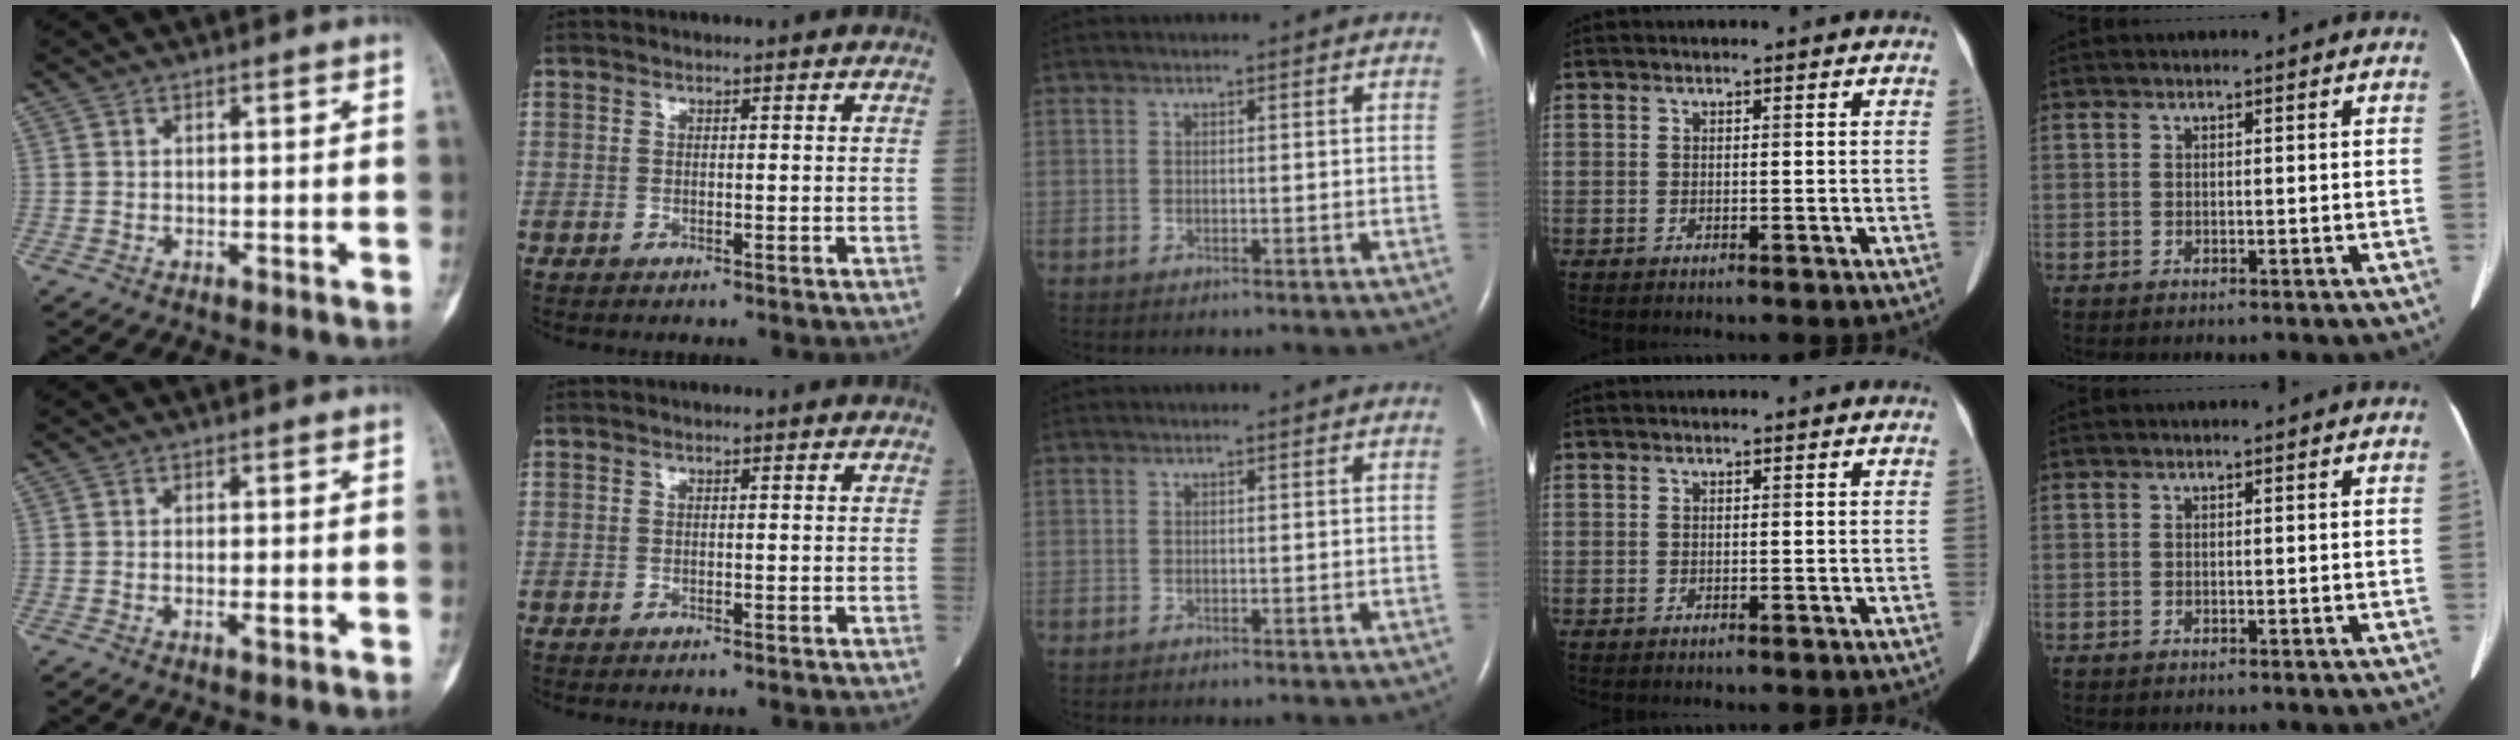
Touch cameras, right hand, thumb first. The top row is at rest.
{"thumb": {"total": 1.6, "force": [-0.4, 0.5, 1.5], "torque": [-0.027, -0.004, -0.005]}, "index": {"total": 0.8, "force": [-0.8, 0.0, 0.4], "torque": [-0.006, -0.001, -0.009]}}